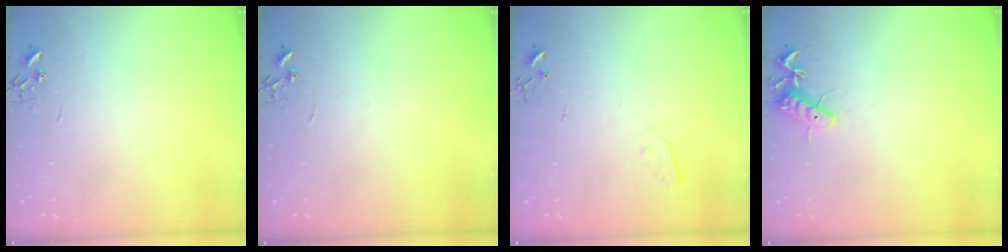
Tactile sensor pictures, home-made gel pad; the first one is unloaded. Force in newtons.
{"total": 0.0}
{"total": 2.8, "press": 2.7, "slide": 0.4}
{"total": 11.5, "press": 11.5, "slide": 1.0}